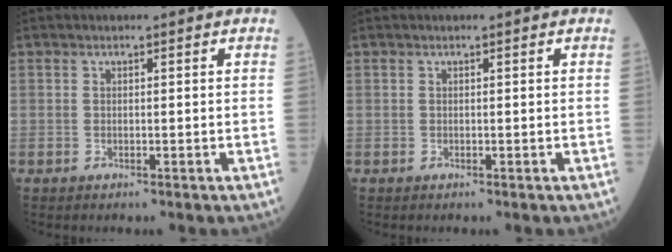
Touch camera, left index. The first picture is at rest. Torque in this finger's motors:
{"motor_torque": [-0.07, 0.08, 0.00, -0.01]}